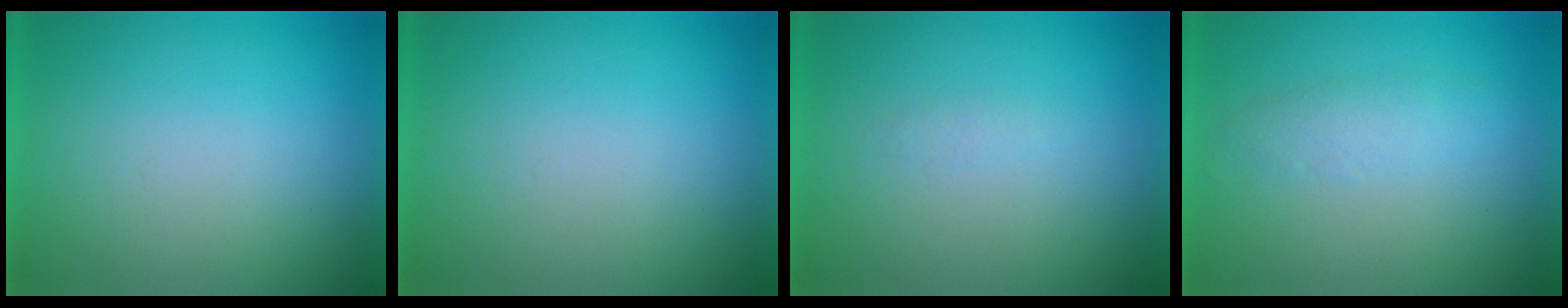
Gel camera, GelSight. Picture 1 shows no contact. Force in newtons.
{"total": 0.0}
{"total": 1.0}
{"total": 2.4}